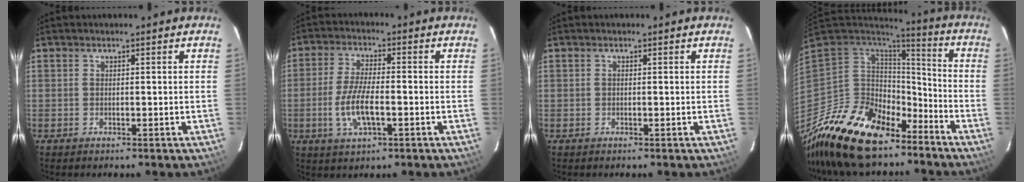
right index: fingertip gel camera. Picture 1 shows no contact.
{"total": 8.4, "force": [-2.4, 2.9, 7.5], "torque": [-0.156, -0.005, -0.046]}
{"total": 0.0}
{"total": 20.2, "force": [-14.2, 10.2, 10.0], "torque": [-0.227, -0.008, -0.235]}